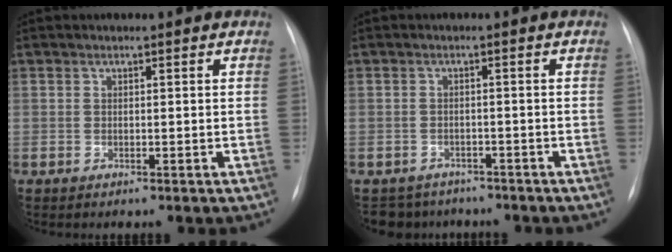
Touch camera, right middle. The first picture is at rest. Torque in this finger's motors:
{"motor_torque": [0.00, -0.05, -0.02, 0.00]}